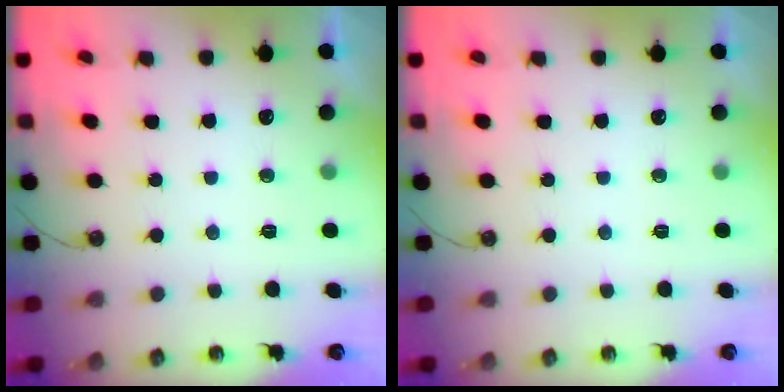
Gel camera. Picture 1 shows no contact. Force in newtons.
{"total": 0.0}